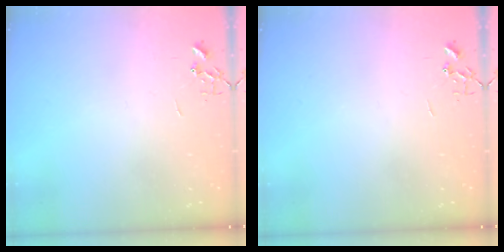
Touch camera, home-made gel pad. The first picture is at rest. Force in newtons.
{"total": 0.0}